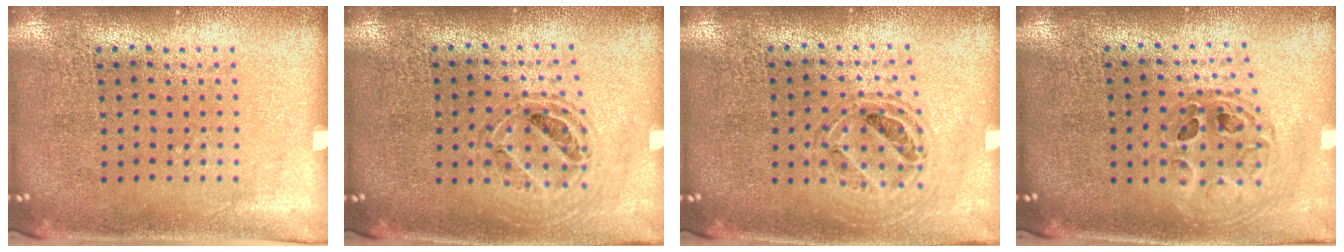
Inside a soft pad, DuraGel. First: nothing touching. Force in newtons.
{"total": 0.8, "press": 0.8, "slide": 0.1}
{"total": 0.8, "press": 0.8, "slide": 0.1}
{"total": 0.7, "press": 0.7, "slide": 0.1}